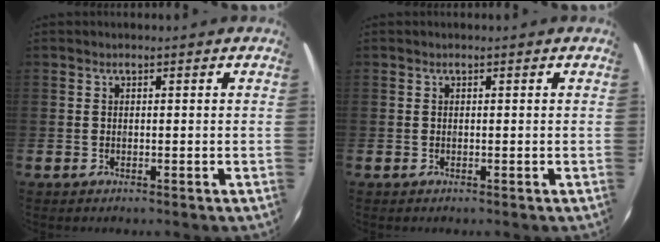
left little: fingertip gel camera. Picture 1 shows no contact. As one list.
[{"total": 0.0}]